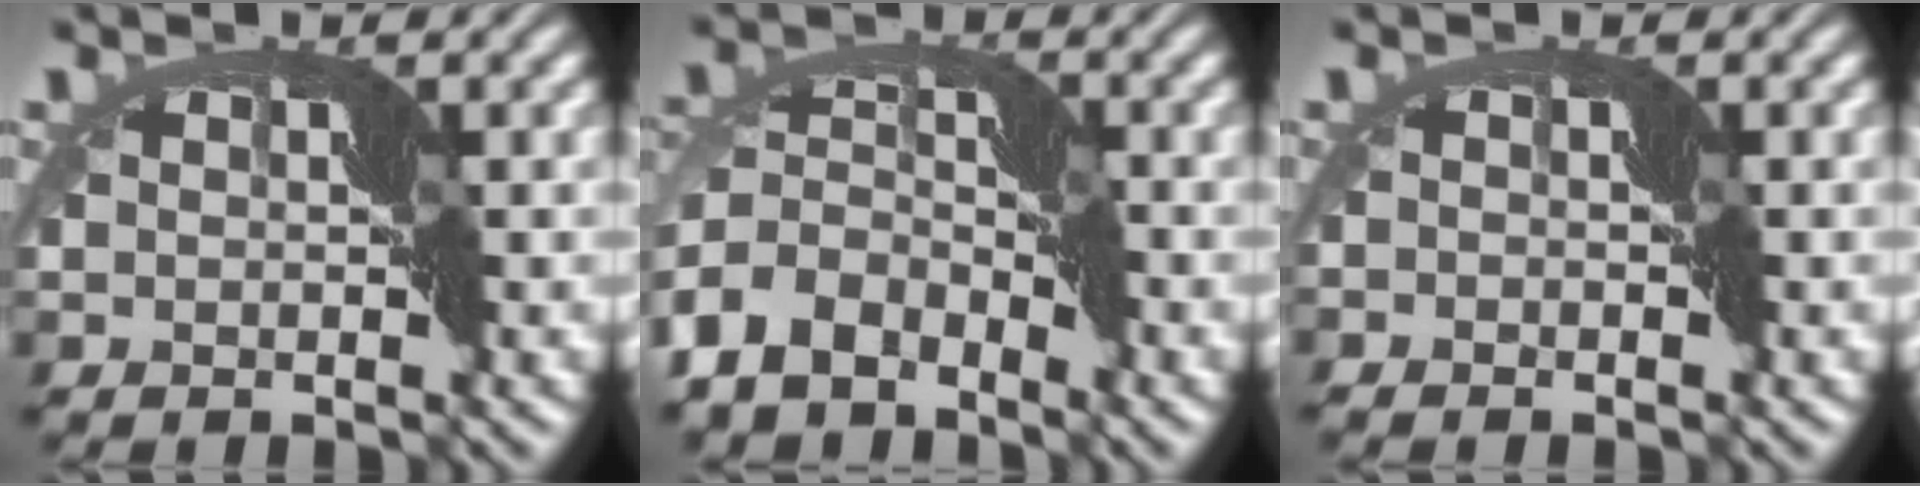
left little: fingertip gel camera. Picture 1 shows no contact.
{"total": 6.0, "force": [-3.8, 3.5, 3.1], "torque": [-0.070, 0.011, -0.089]}
{"total": 1.2, "force": [-1.0, 0.6, 0.4], "torque": [-0.008, -0.001, -0.023]}